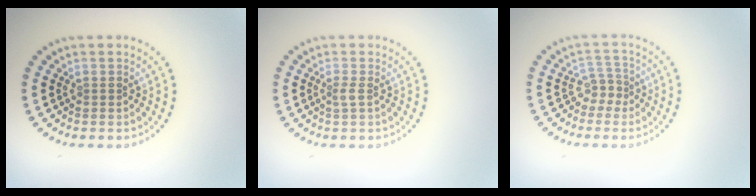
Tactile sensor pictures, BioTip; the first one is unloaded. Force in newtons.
{"total": 0.9, "press": 0.7, "slide": 0.6}
{"total": 1.9, "press": 1.3, "slide": 1.4}